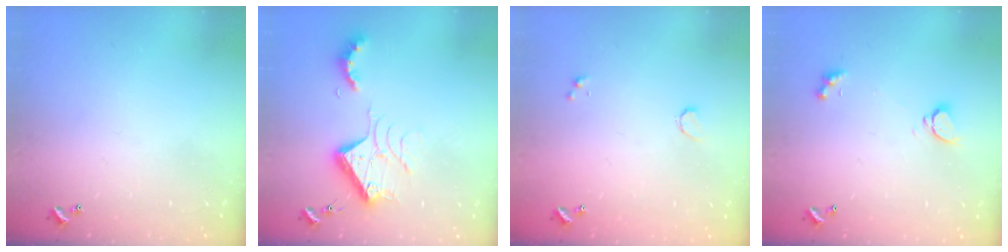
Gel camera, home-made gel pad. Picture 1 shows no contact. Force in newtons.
{"total": 13.2, "press": 13.1, "slide": 1.7}
{"total": 1.4, "press": 1.3, "slide": 0.2}
{"total": 1.8, "press": 1.8, "slide": 0.3}